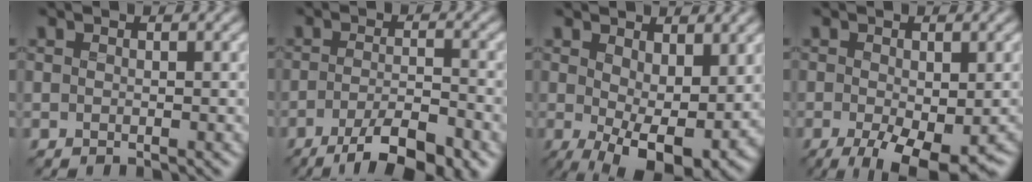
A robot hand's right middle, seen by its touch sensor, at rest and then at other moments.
{"total": 7.1, "force": [-4.3, 1.9, 5.3], "torque": [-0.088, -0.007, -0.070]}
{"total": 10.1, "force": [-1.0, 5.2, 8.6], "torque": [-0.142, -0.029, 0.006]}
{"total": 6.7, "force": [-2.7, 2.5, 5.6], "torque": [-0.097, -0.018, -0.031]}